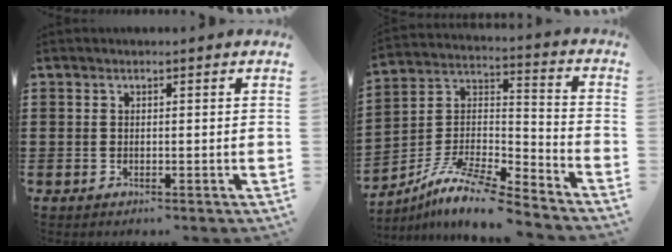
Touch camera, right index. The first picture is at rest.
{"total": 10.0, "force": [-8.5, 1.5, 4.9], "torque": [-0.105, 0.007, -0.176]}